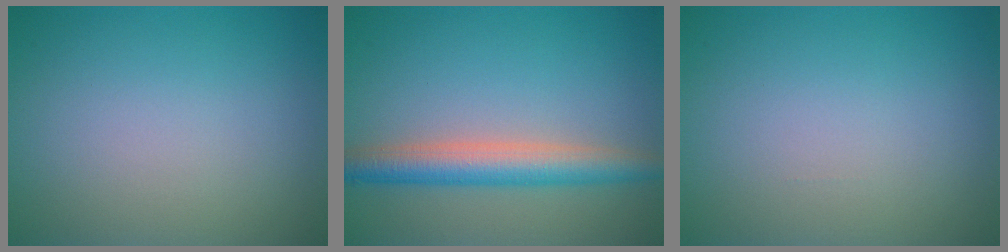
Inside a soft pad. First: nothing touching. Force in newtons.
{"total": 4.6, "press": 4.6, "slide": 0.1}
{"total": 0.0}